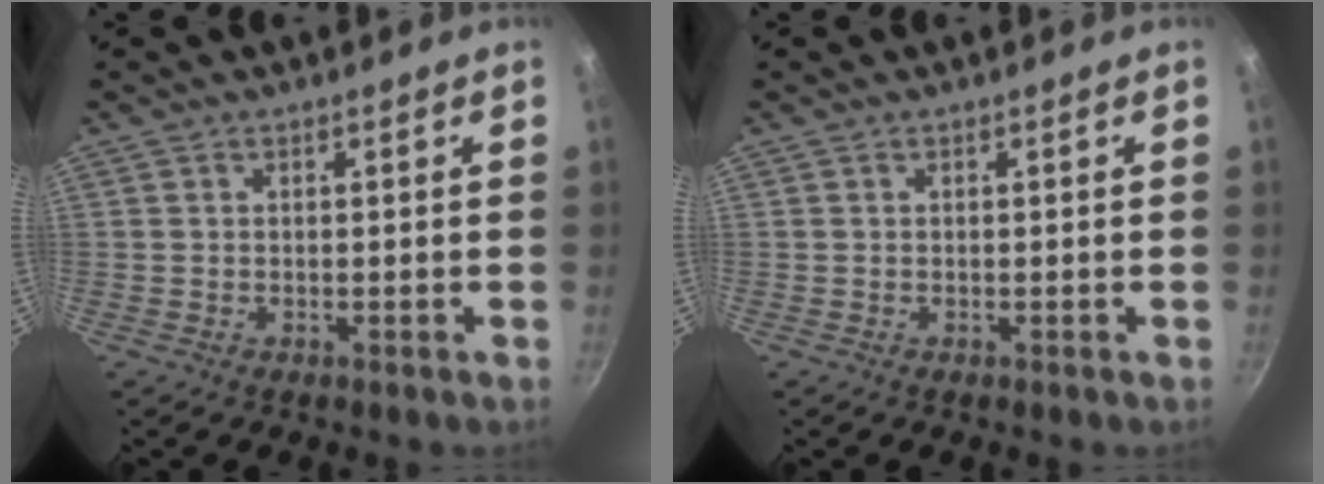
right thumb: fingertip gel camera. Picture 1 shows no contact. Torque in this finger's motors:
{"motor_torque": [-0.01, 0.01, 0.00, 0.00, 0.00]}